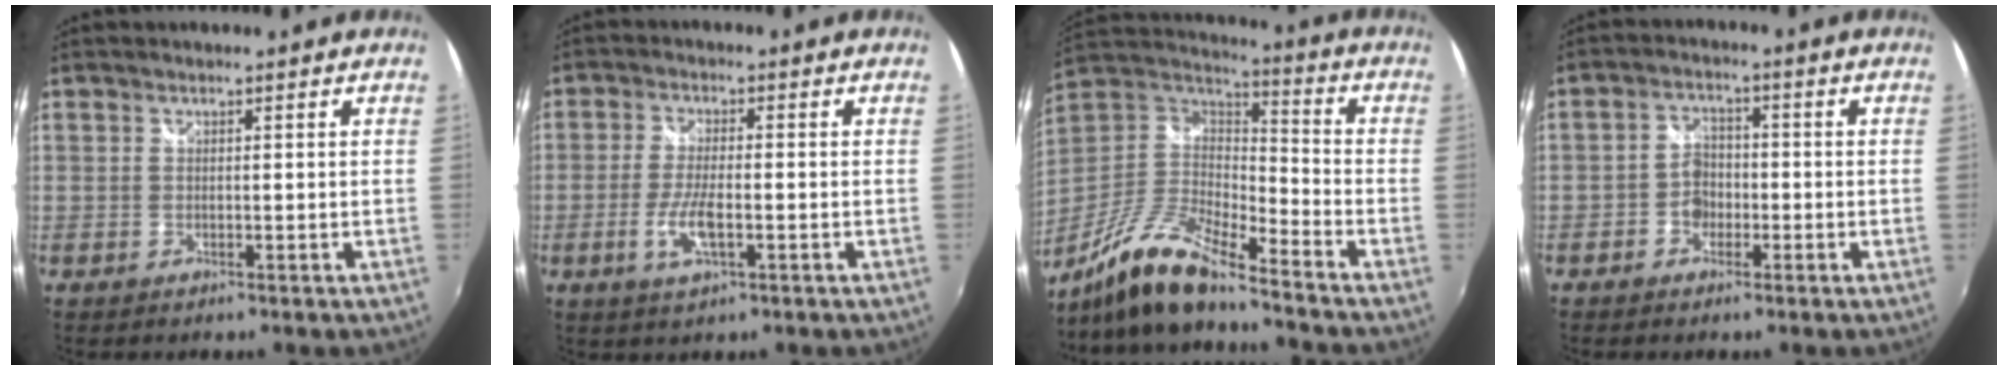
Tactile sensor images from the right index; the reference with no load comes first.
{"total": 5.7, "force": [-1.8, 1.5, 5.2], "torque": [-0.111, -0.005, -0.035]}
{"total": 15.6, "force": [-12.1, 3.1, 9.4], "torque": [-0.194, -0.017, -0.239]}
{"total": 3.9, "force": [-1.7, 3.2, 1.5], "torque": [-0.027, 0.012, -0.026]}